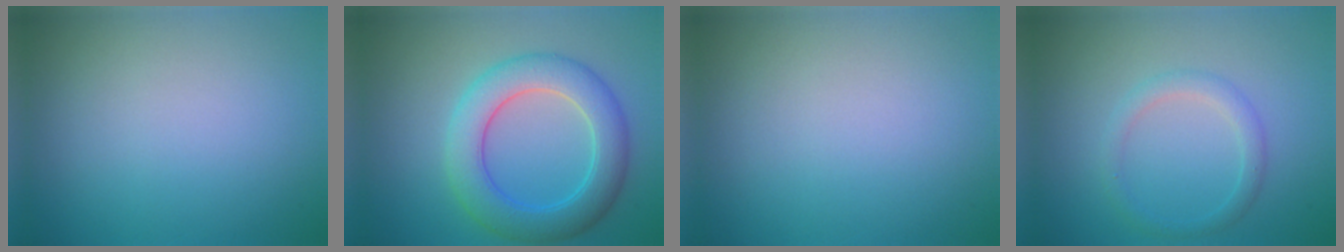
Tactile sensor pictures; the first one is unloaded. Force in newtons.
{"total": 6.1, "press": 6.1, "slide": 0.2}
{"total": 0.0}
{"total": 1.9, "press": 1.8, "slide": 0.1}